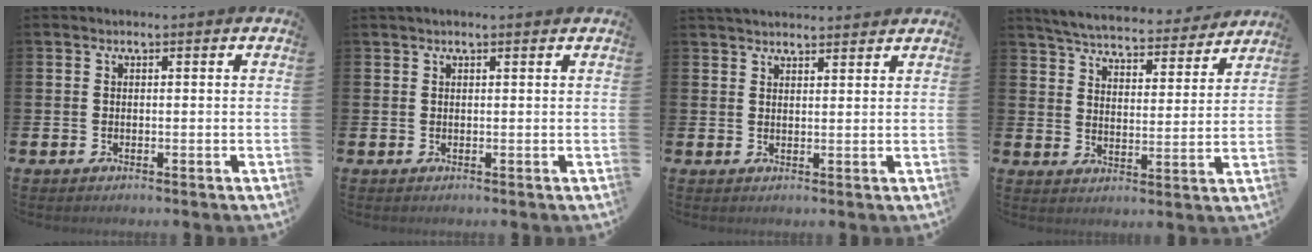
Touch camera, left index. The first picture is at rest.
{"total": 0.7, "force": [0.6, 0.0, 0.4], "torque": [-0.004, 0.000, 0.010]}
{"total": 2.8, "force": [2.8, 0.4, 0.3], "torque": [-0.008, -0.011, 0.051]}
{"total": 5.6, "force": [5.4, 0.7, 1.1], "torque": [-0.048, -0.039, 0.092]}